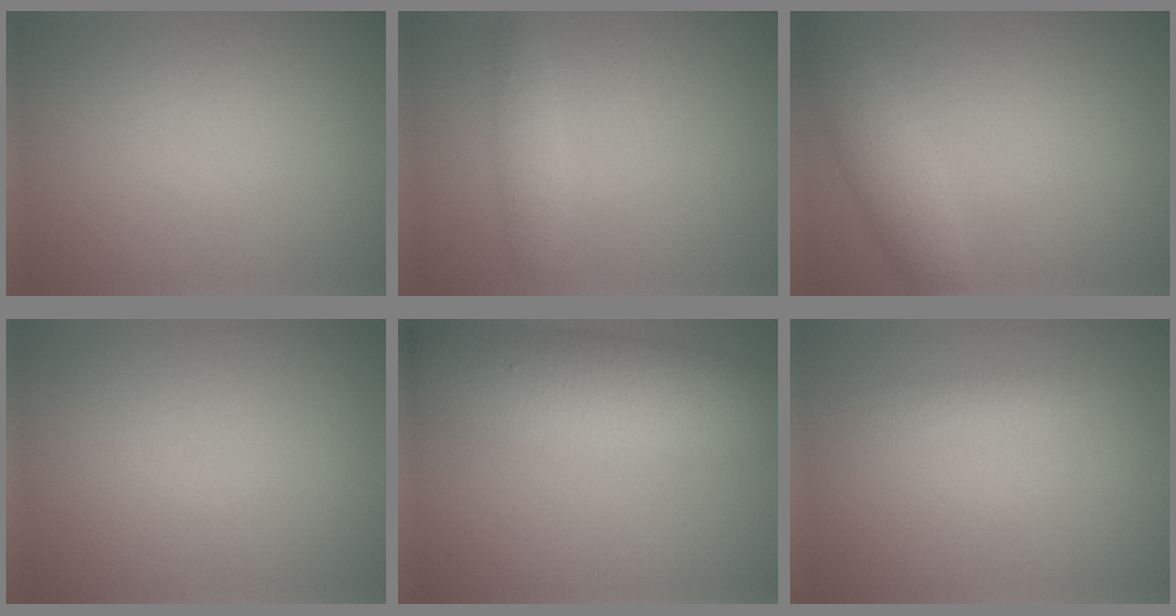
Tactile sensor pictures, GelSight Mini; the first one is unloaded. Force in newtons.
{"total": 1.6, "press": 1.6, "slide": 0.0}
{"total": 3.1, "press": 3.1, "slide": 0.1}
{"total": 0.0}
{"total": 11.6, "press": 11.6, "slide": 0.8}
{"total": 1.2, "press": 1.2, "slide": 0.0}